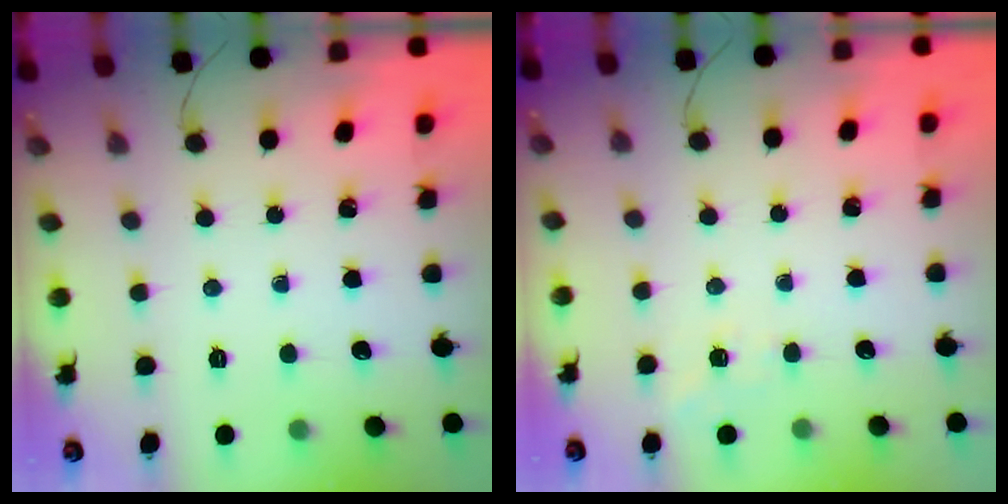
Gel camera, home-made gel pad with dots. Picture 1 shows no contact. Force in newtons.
{"total": 2.3, "press": 1.6, "slide": 1.7}